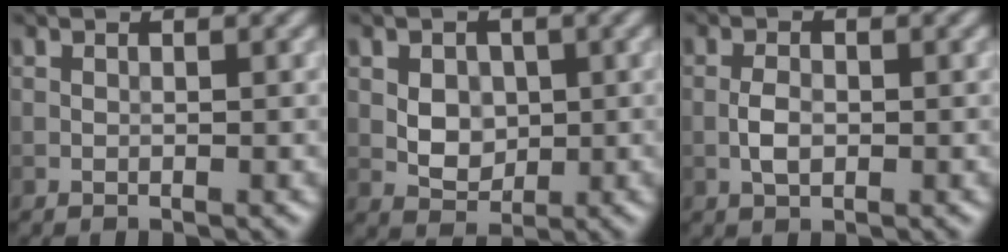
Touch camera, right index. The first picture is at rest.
{"total": 3.4, "force": [0.5, 2.6, 2.1], "torque": [-0.032, 0.000, 0.008]}
{"total": 2.0, "force": [-0.4, 1.1, 1.6], "torque": [-0.031, 0.003, -0.012]}